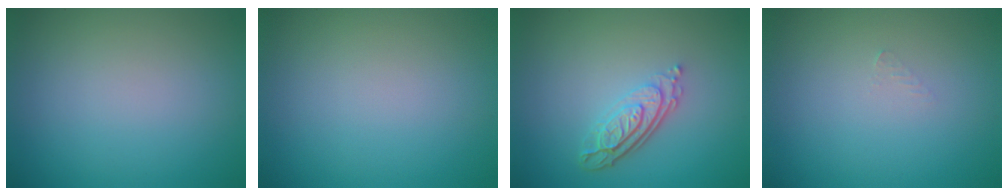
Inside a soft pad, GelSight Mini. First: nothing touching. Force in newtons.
{"total": 0.0}
{"total": 3.8, "press": 2.8, "slide": 2.5}
{"total": 0.7, "press": 0.7, "slide": 0.1}